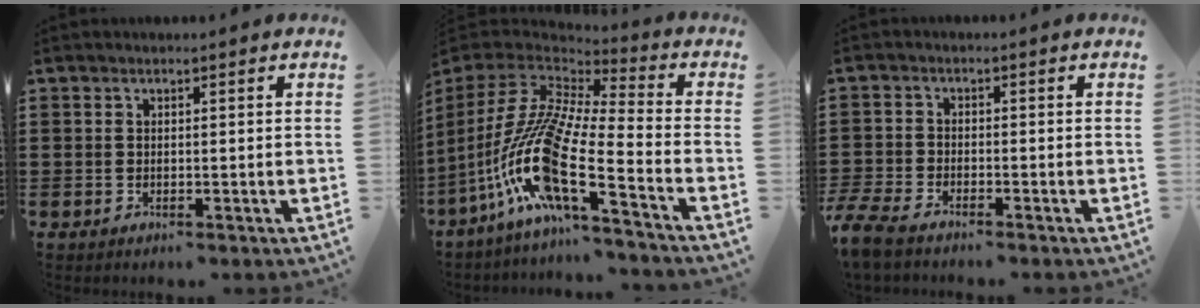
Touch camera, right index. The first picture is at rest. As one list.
[{"total": 15.8, "force": [-7.3, 3.9, 13.5], "torque": [-0.305, -0.009, -0.151]}, {"total": 3.5, "force": [-3.3, 0.5, 0.9], "torque": [-0.045, -0.007, -0.076]}]